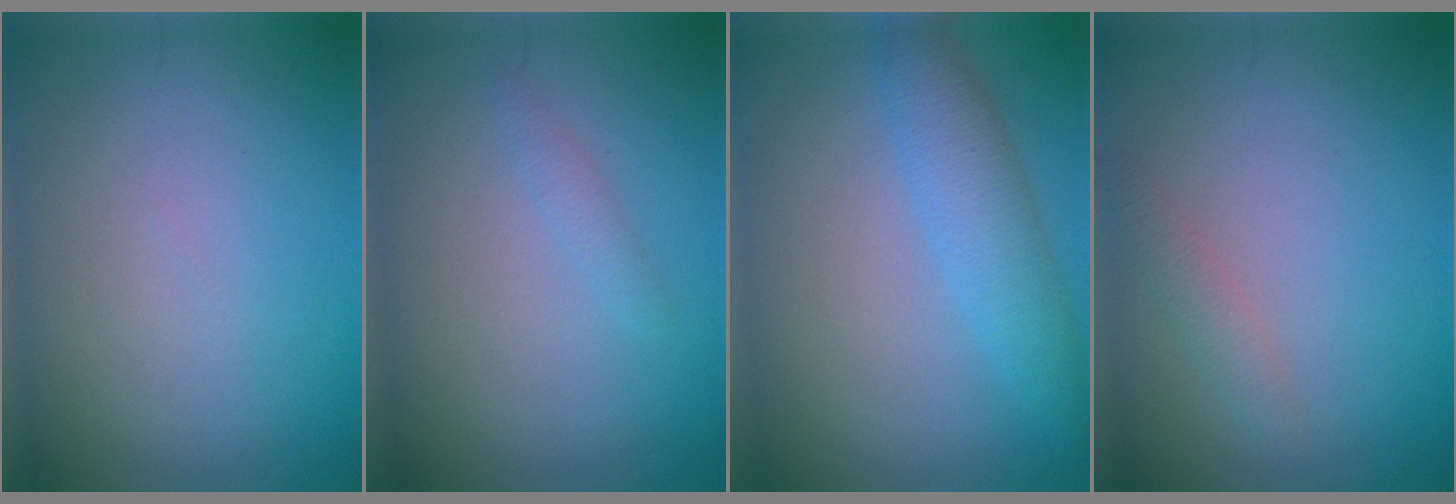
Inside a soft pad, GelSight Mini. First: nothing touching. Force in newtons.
{"total": 1.0, "press": 1.0, "slide": 0.0}
{"total": 4.0, "press": 4.0, "slide": 0.1}
{"total": 1.4, "press": 1.4, "slide": 0.0}